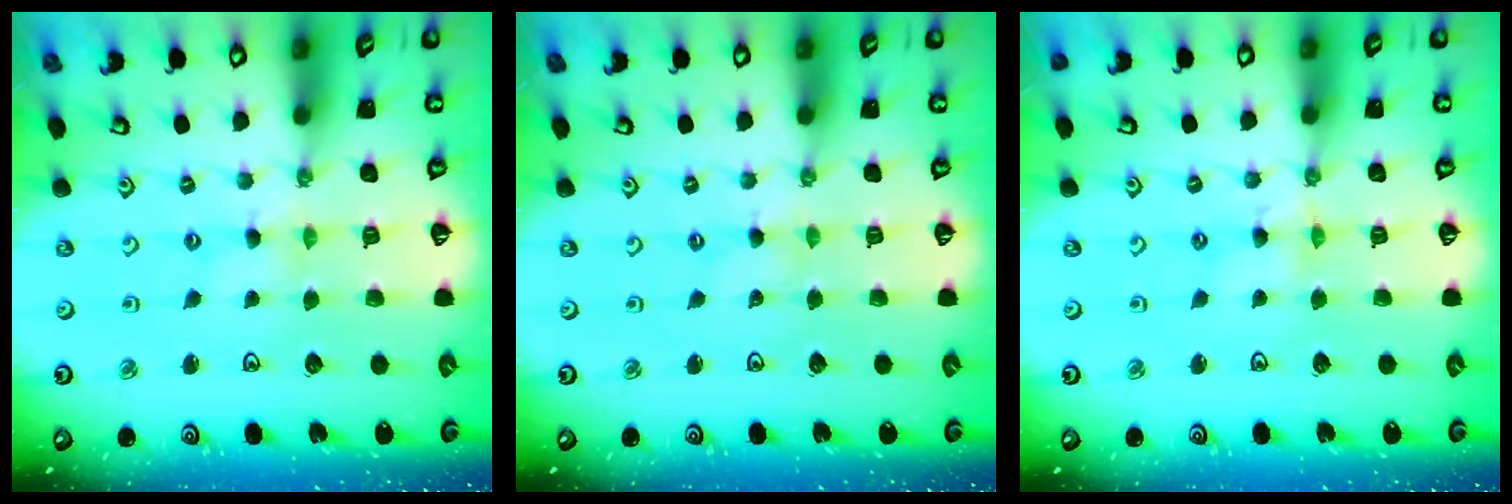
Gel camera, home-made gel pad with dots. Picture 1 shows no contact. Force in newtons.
{"total": 0.0}
{"total": 2.3, "press": 2.3, "slide": 0.3}